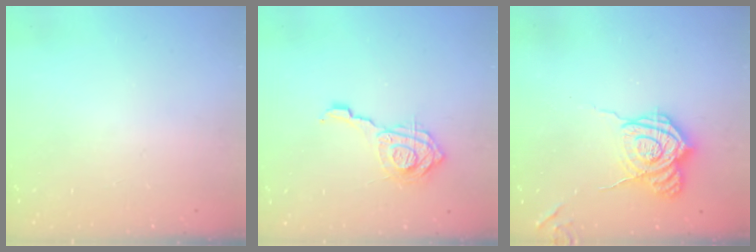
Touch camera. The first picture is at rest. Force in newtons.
{"total": 13.5, "press": 13.4, "slide": 1.9}
{"total": 13.6, "press": 13.6, "slide": 1.1}